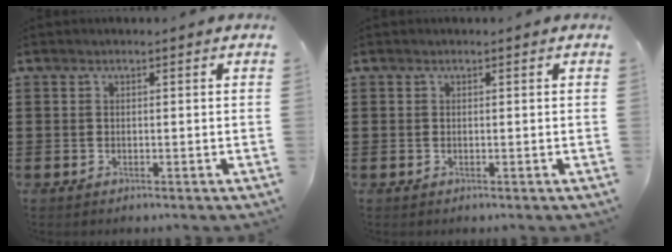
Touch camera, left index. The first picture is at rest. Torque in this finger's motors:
{"motor_torque": [-0.66, 1.07, -0.13, -0.02]}